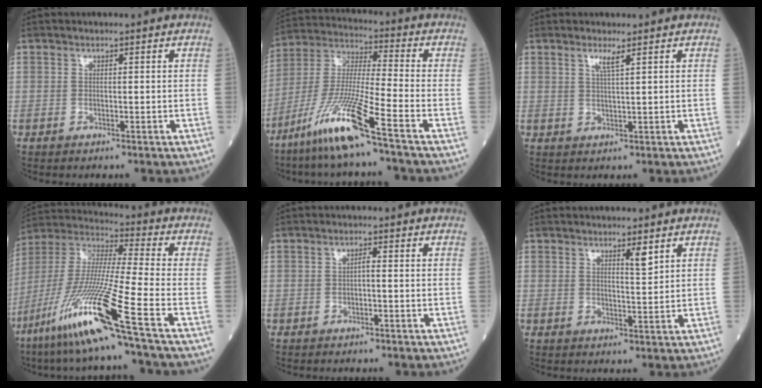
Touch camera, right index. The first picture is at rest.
{"total": 14.0, "force": [-8.6, -1.2, 10.9], "torque": [-0.233, -0.035, -0.170]}
{"total": 1.9, "force": [1.2, -0.3, 1.5], "torque": [-0.033, -0.003, 0.024]}
{"total": 20.0, "force": [-11.0, -1.6, 16.7], "torque": [-0.373, -0.053, -0.217]}
{"total": 0.8, "force": [-0.2, 0.1, 0.8], "torque": [-0.013, 0.002, -0.005]}
{"total": 2.4, "force": [1.5, 0.2, 1.8], "torque": [-0.033, -0.005, 0.025]}